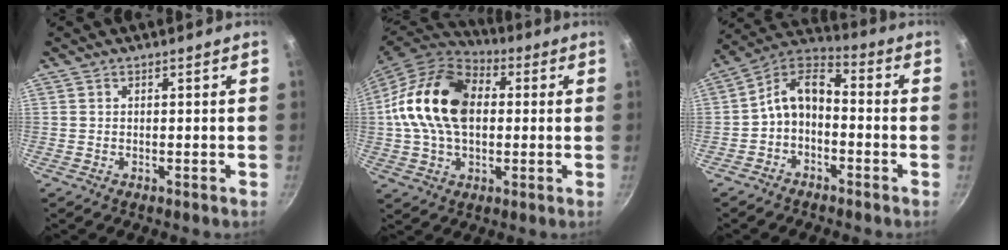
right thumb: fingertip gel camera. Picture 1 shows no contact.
{"total": 20.0, "force": [2.0, 13.5, 14.6], "torque": [-0.257, 0.026, 0.021]}
{"total": 8.9, "force": [-2.3, 5.6, 6.6], "torque": [-0.118, 0.057, -0.056]}